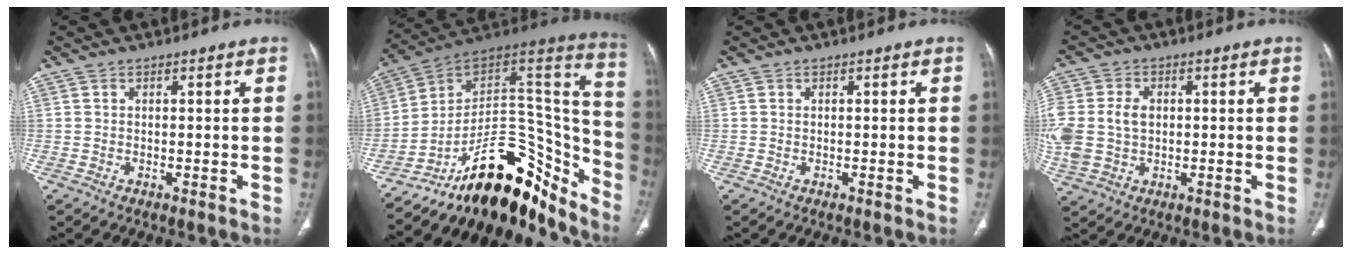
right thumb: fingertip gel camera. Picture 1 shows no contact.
{"total": 27.1, "force": [-18.8, 12.9, 14.8], "torque": [-0.123, 0.123, -0.279]}
{"total": 0.0}
{"total": 14.0, "force": [0.6, 10.6, 9.1], "torque": [-0.242, 0.010, 0.025]}